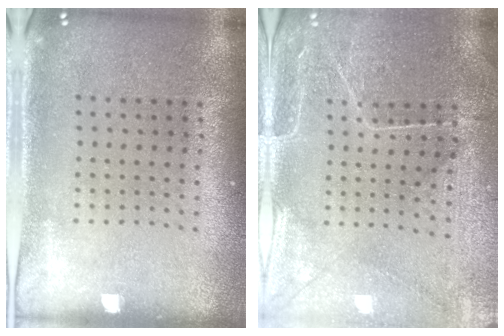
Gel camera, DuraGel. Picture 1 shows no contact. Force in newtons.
{"total": 0.8, "press": 0.7, "slide": 0.4}